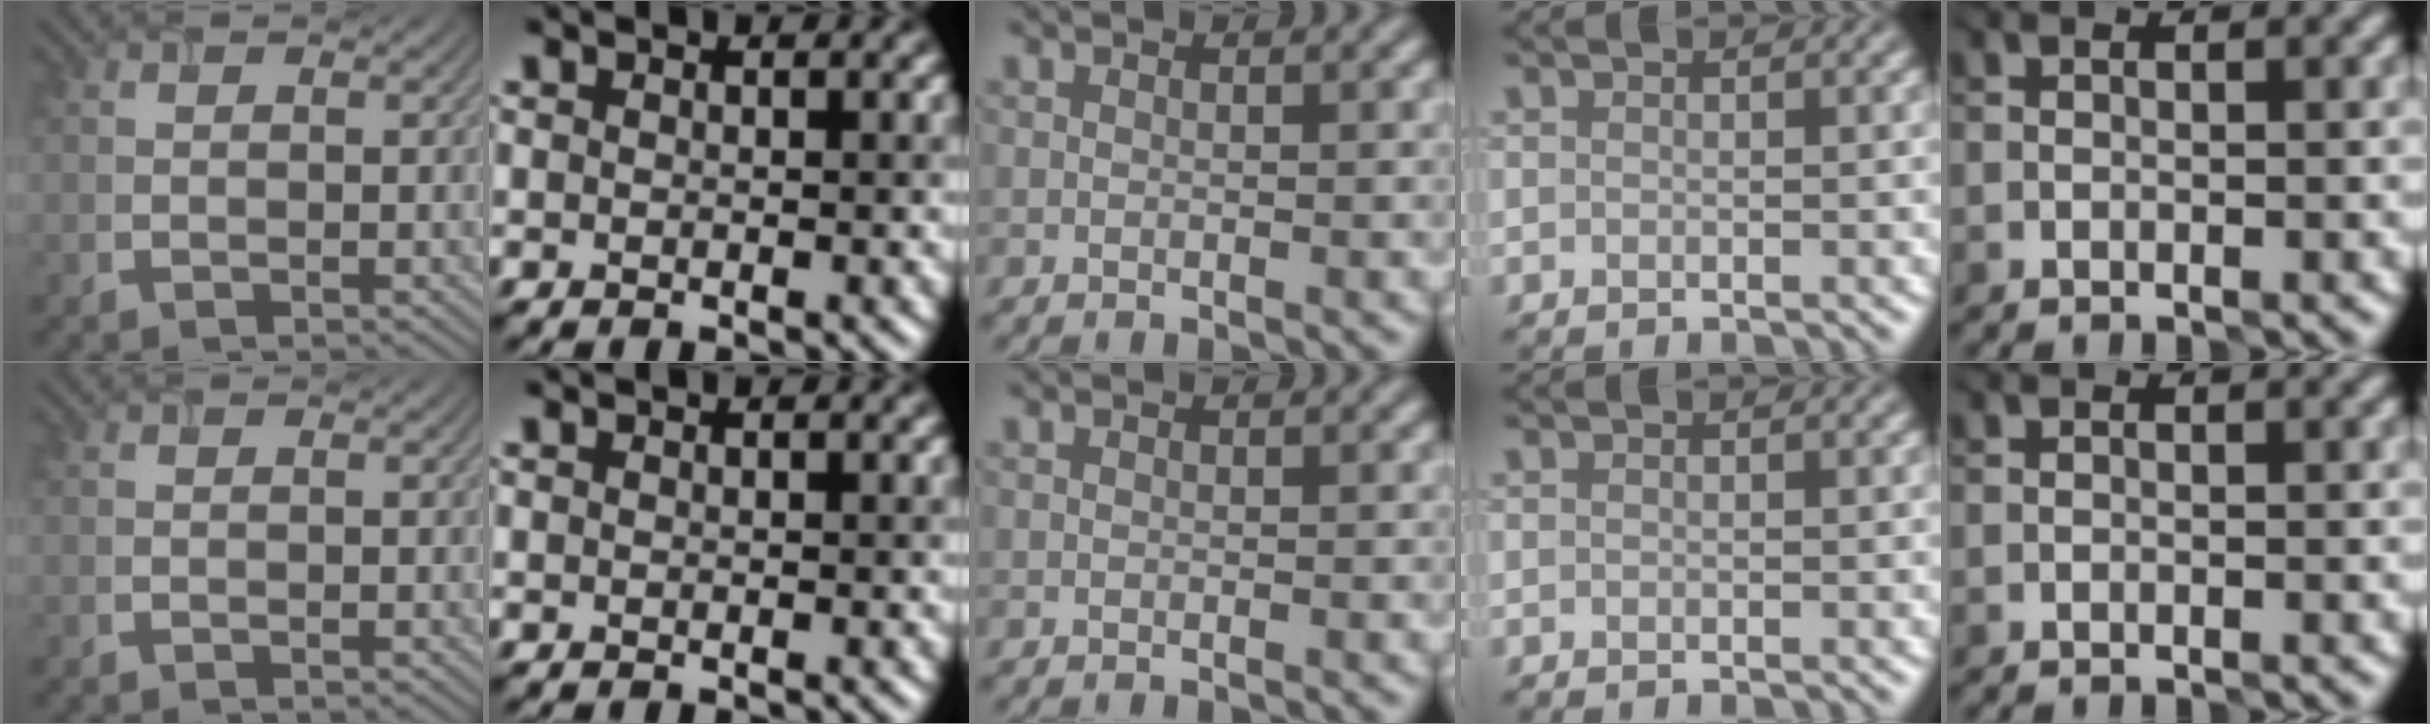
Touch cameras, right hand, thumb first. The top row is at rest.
{}